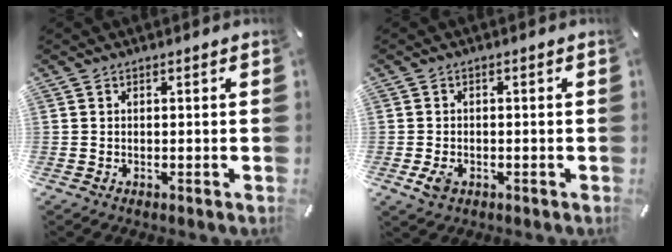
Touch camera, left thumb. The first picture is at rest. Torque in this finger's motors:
{"motor_torque": [-0.44, 0.62, 0.27, -0.19, 0.11]}